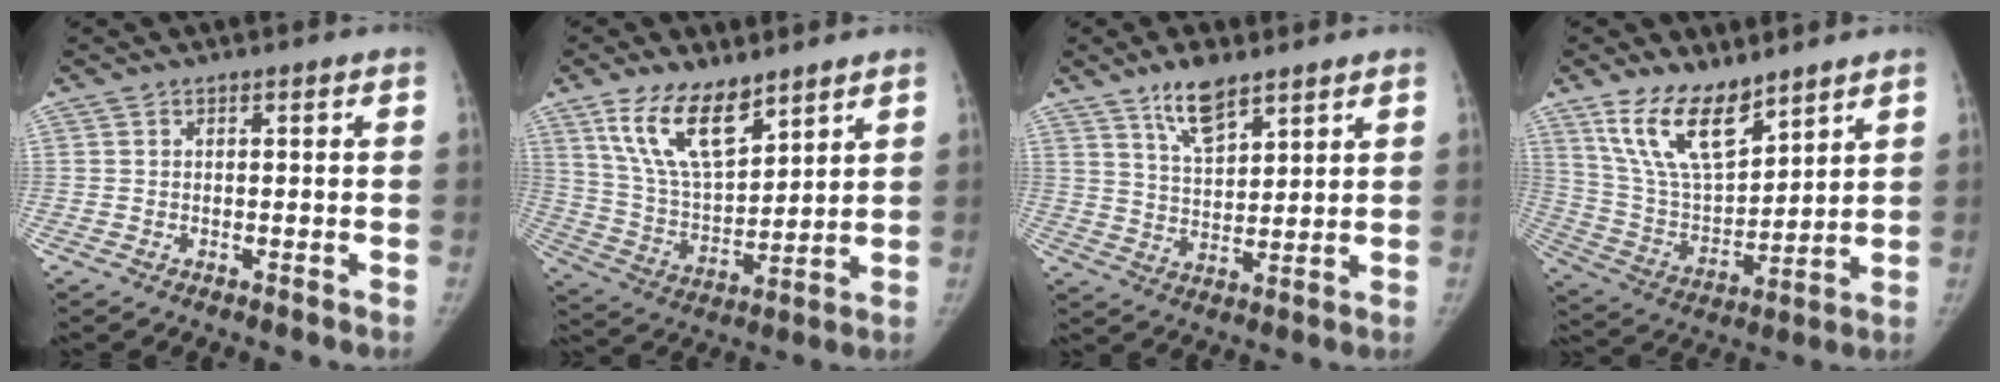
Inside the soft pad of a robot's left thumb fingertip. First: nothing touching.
{"total": 13.9, "force": [9.0, 6.0, 8.7], "torque": [-0.132, -0.047, 0.183]}
{"total": 8.2, "force": [5.7, 3.0, 5.0], "torque": [-0.071, -0.035, 0.107]}
{"total": 14.9, "force": [10.2, 6.3, 8.9], "torque": [-0.131, -0.058, 0.210]}